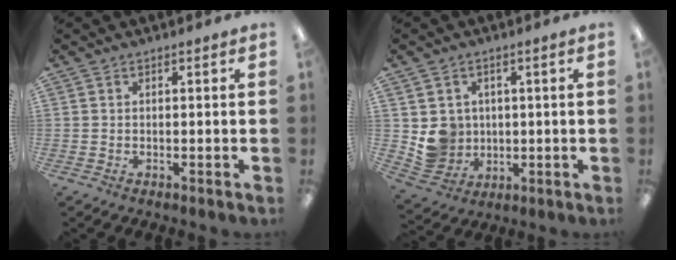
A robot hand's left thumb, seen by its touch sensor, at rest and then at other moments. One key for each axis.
{"total": 7.1, "fx": 1.5, "fy": 6.8, "fz": 1.1, "tx": -0.026, "ty": -0.005, "tz": 0.037}